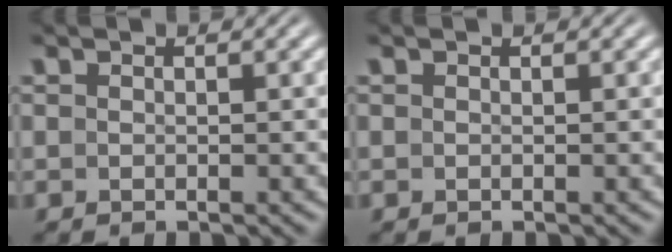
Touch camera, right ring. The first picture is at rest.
{"total": 0.0}